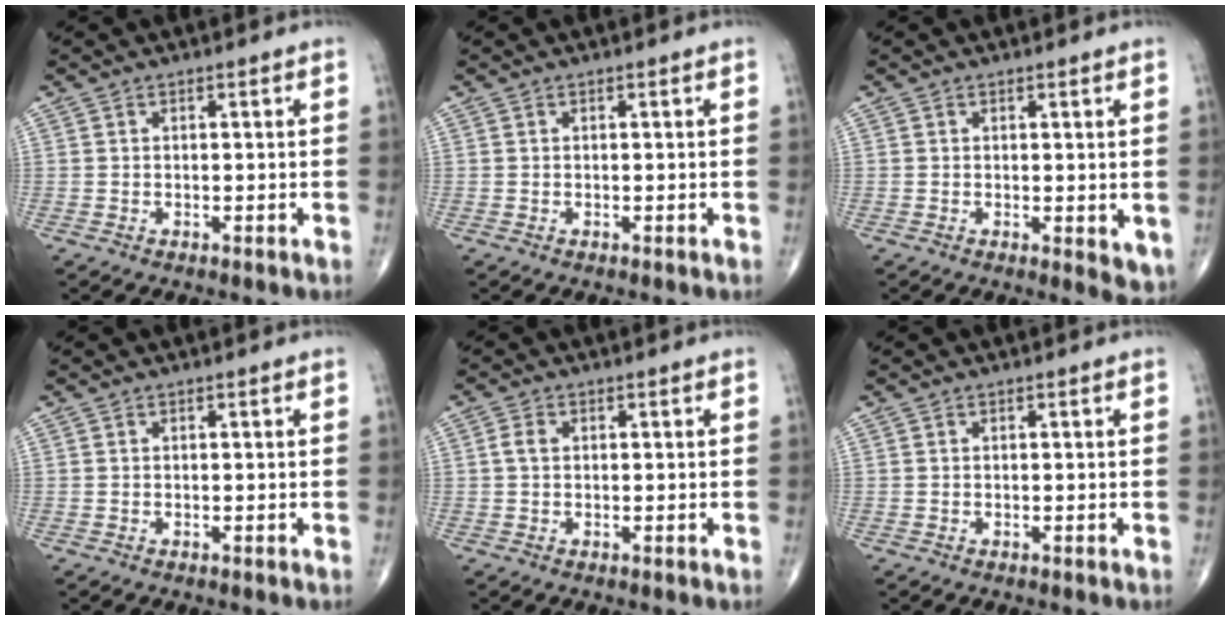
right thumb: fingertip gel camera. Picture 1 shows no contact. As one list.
[{"total": 0.0}, {"total": 4.1, "force": [-0.3, 1.8, 3.6], "torque": [-0.037, -0.011, -0.003]}, {"total": 0.0}, {"total": 2.0, "force": [0.3, 1.4, 1.5], "torque": [-0.031, 0.006, 0.005]}, {"total": 0.0}]